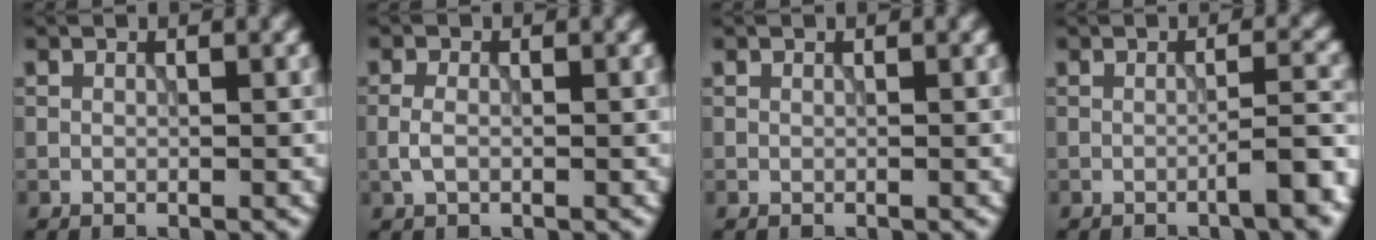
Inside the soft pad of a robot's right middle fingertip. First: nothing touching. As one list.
[{"total": 1.5, "force": [-0.3, 0.8, 1.2], "torque": [-0.028, 0.002, -0.011]}, {"total": 0.0}, {"total": 4.0, "force": [-1.9, 0.7, 3.4], "torque": [-0.039, 0.016, -0.037]}]